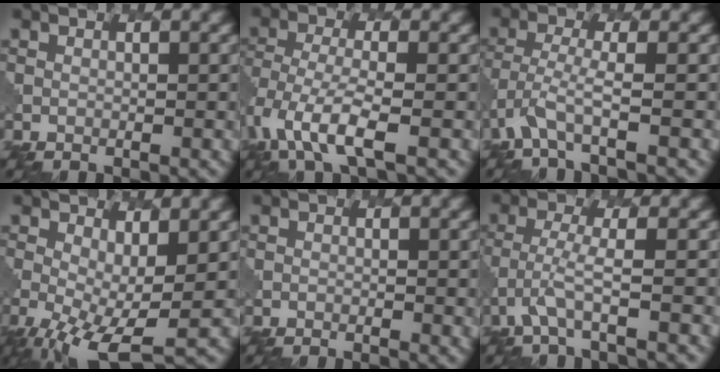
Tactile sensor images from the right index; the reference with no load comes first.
{"total": 5.0, "force": [-2.6, 1.9, 3.8], "torque": [-0.091, -0.014, -0.054]}
{"total": 3.0, "force": [-2.0, 0.5, 2.1], "torque": [-0.055, -0.012, -0.046]}
{"total": 6.8, "force": [-1.8, 2.8, 5.9], "torque": [-0.123, -0.023, -0.022]}
{"total": 0.7, "force": [-0.3, 0.3, 0.6], "torque": [-0.002, -0.001, -0.003]}
{"total": 2.4, "force": [-1.5, 0.1, 1.9], "torque": [-0.046, -0.001, -0.037]}